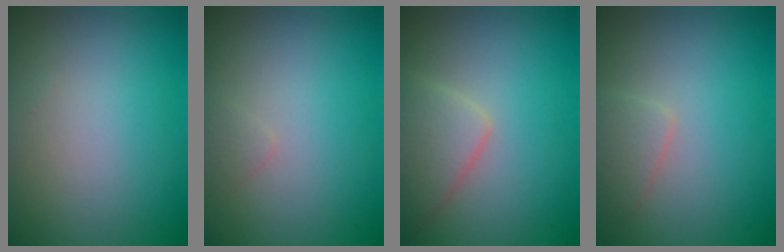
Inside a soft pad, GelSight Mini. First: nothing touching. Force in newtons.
{"total": 0.6, "press": 0.6, "slide": 0.0}
{"total": 3.2, "press": 3.2, "slide": 0.1}
{"total": 1.6, "press": 1.6, "slide": 0.0}